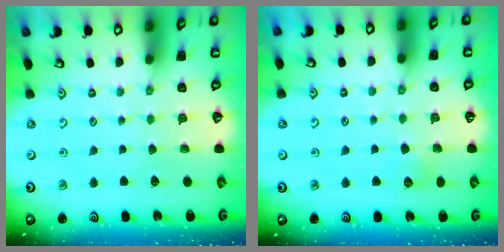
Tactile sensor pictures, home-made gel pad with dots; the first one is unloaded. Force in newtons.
{"total": 6.0, "press": 5.9, "slide": 0.5}